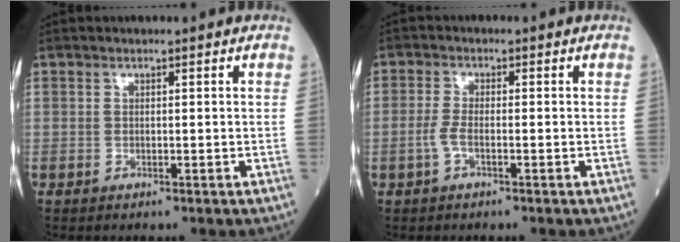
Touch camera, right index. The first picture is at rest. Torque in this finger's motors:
{"motor_torque": [-0.04, -0.06, -0.06, 0.00]}